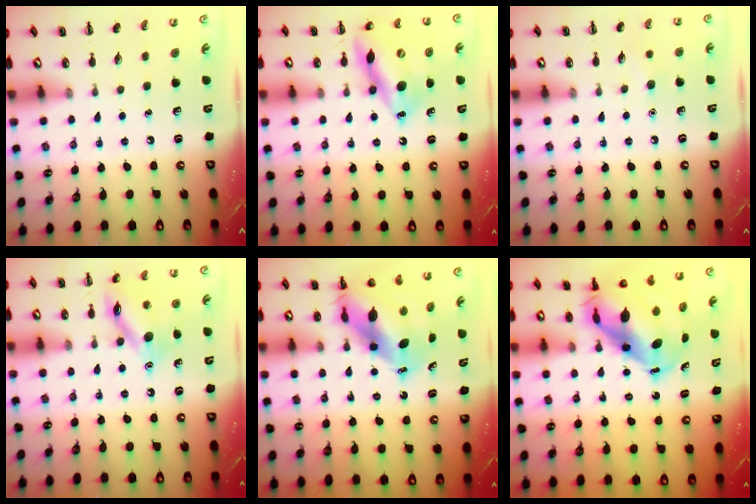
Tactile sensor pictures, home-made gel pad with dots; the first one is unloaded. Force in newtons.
{"total": 15.7, "press": 15.2, "slide": 3.6}
{"total": 4.5, "press": 4.3, "slide": 1.3}
{"total": 13.1, "press": 13.1, "slide": 0.7}
{"total": 9.8, "press": 9.4, "slide": 2.8}
{"total": 10.8, "press": 10.6, "slide": 2.4}